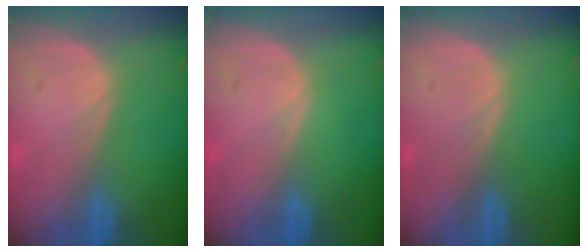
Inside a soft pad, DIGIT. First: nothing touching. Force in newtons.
{"total": 0.0}
{"total": 0.0}